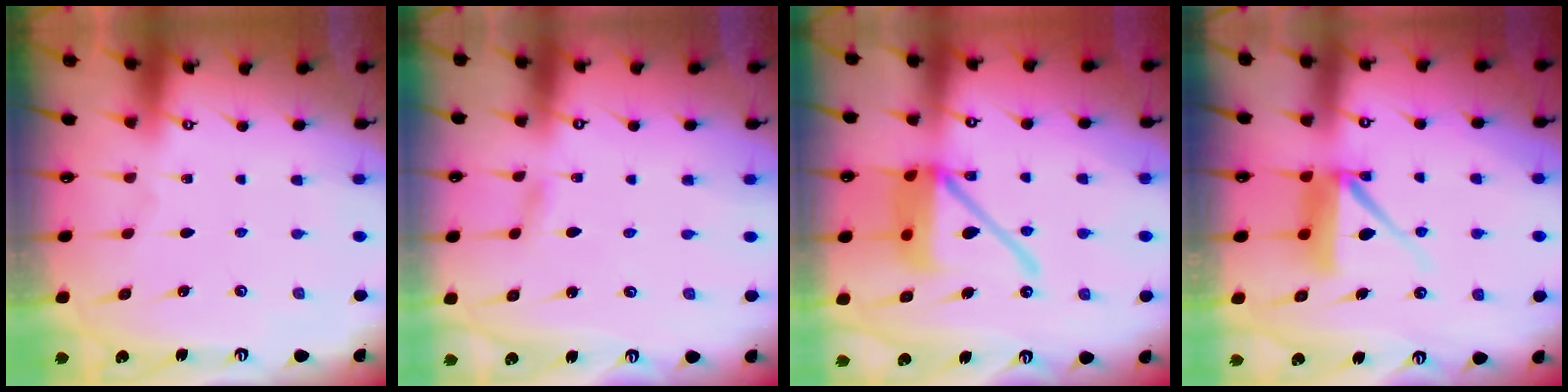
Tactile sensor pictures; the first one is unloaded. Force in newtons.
{"total": 2.4, "press": 2.3, "slide": 0.3}
{"total": 15.6, "press": 15.5, "slide": 1.8}
{"total": 10.2, "press": 10.1, "slide": 1.2}